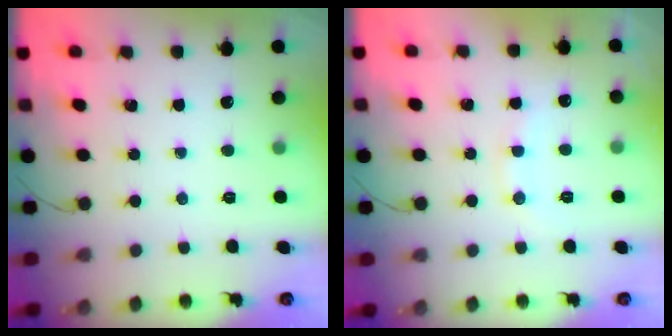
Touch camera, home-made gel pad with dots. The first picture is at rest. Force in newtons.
{"total": 8.4, "press": 8.3, "slide": 1.2}